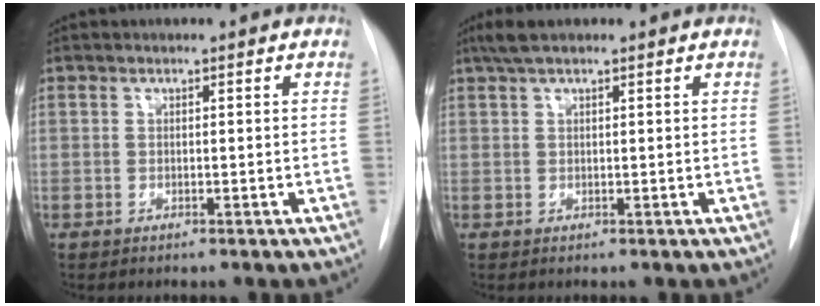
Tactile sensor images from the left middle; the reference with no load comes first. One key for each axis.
{"total": 3.3, "fx": 2.4, "fy": 0.6, "fz": 2.2, "tx": -0.049, "ty": 0.017, "tz": 0.045}